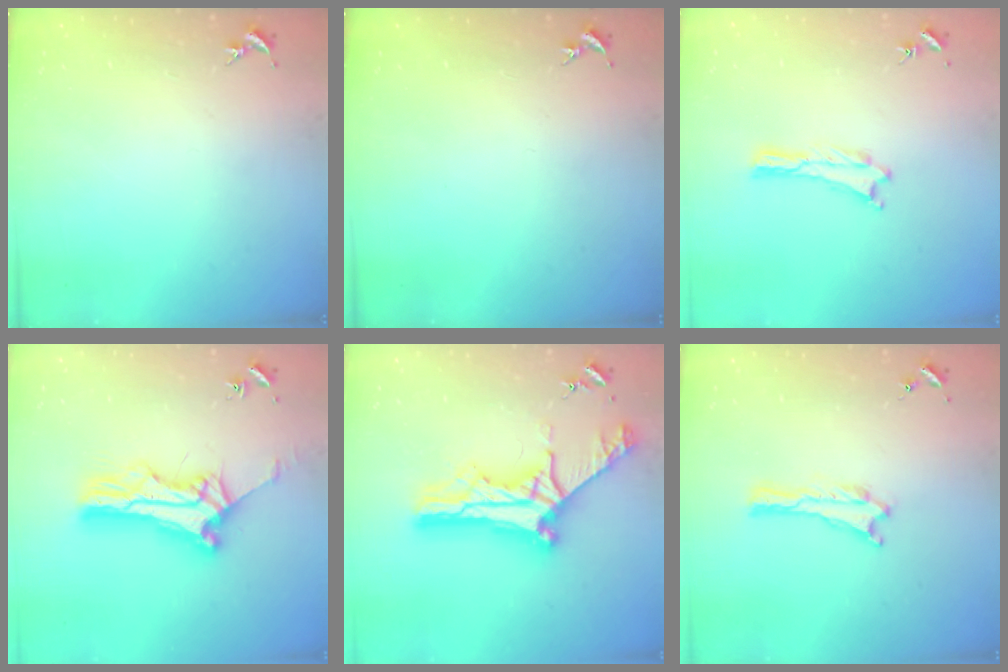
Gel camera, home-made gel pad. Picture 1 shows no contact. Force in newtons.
{"total": 0.0}
{"total": 0.0}
{"total": 10.4, "press": 10.4, "slide": 0.8}
{"total": 13.8, "press": 13.8, "slide": 1.0}
{"total": 0.0}